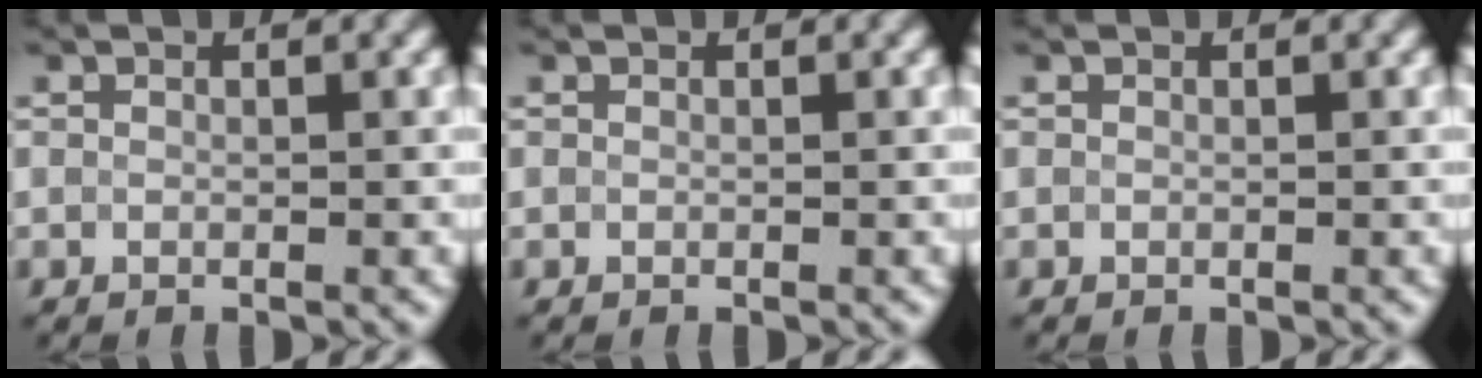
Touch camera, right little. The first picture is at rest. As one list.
[{"total": 0.0}, {"total": 0.0}]